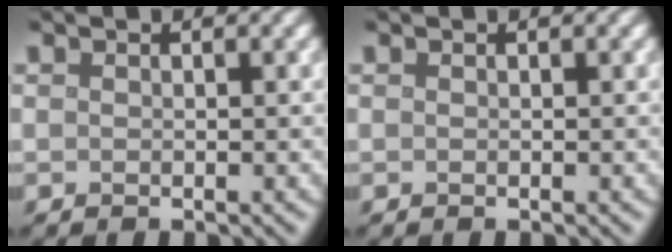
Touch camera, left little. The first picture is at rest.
{"total": 0.0}